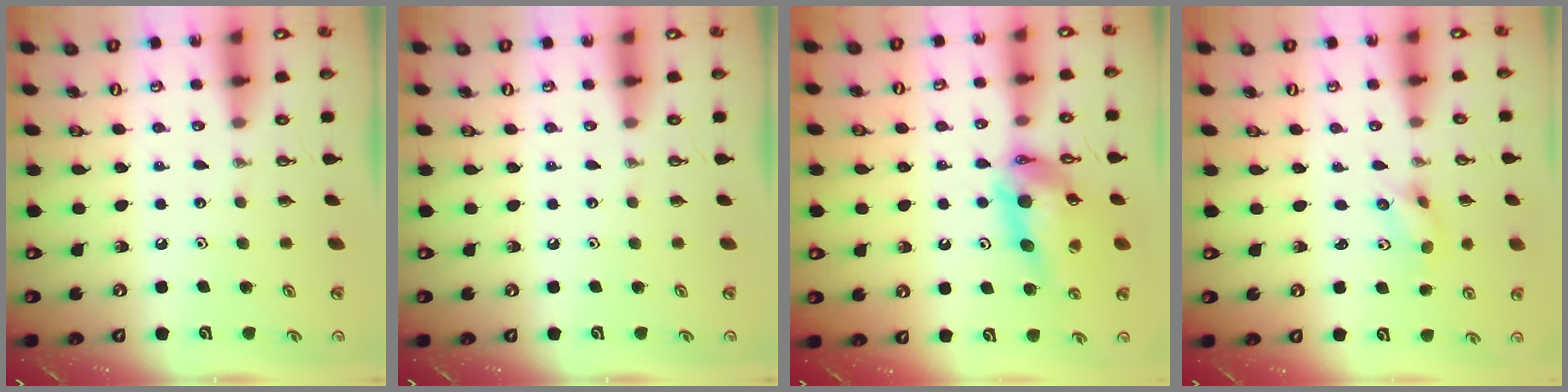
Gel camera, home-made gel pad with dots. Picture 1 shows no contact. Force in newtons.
{"total": 0.0}
{"total": 14.4, "press": 14.3, "slide": 1.2}
{"total": 2.6, "press": 2.4, "slide": 1.0}